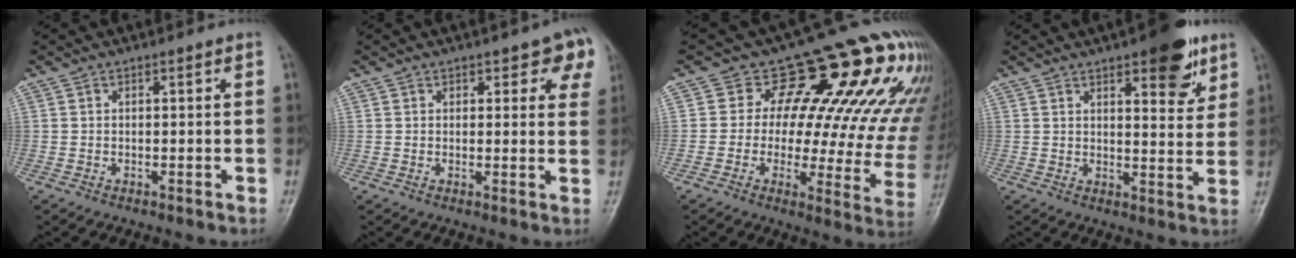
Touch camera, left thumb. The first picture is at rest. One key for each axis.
{"total": 5.8, "fx": 3.3, "fy": 3.4, "fz": 3.4, "tx": 0.009, "ty": -0.012, "tz": 0.032}
{"total": 19.8, "fx": 10.5, "fy": 10.1, "fz": 13.4, "tx": -0.113, "ty": -0.034, "tz": 0.106}
{"total": 11.0, "fx": 6.3, "fy": 4.0, "fz": 8.1, "tx": -0.079, "ty": -0.029, "tz": 0.082}